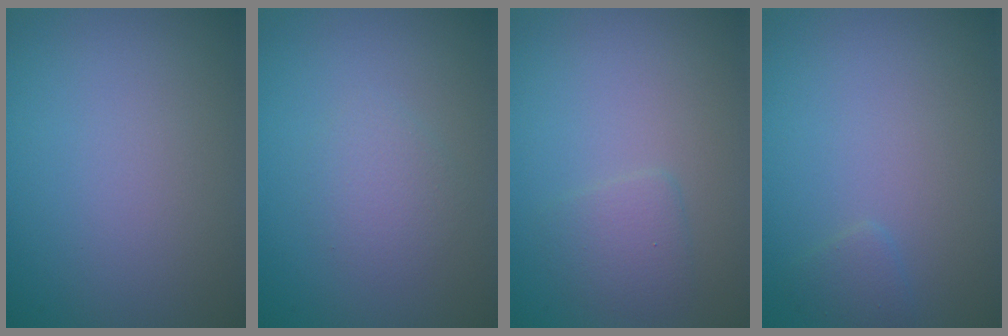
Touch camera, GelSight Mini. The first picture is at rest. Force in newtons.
{"total": 1.7, "press": 1.7, "slide": 0.0}
{"total": 1.6, "press": 1.6, "slide": 0.1}
{"total": 1.0, "press": 0.9, "slide": 0.1}